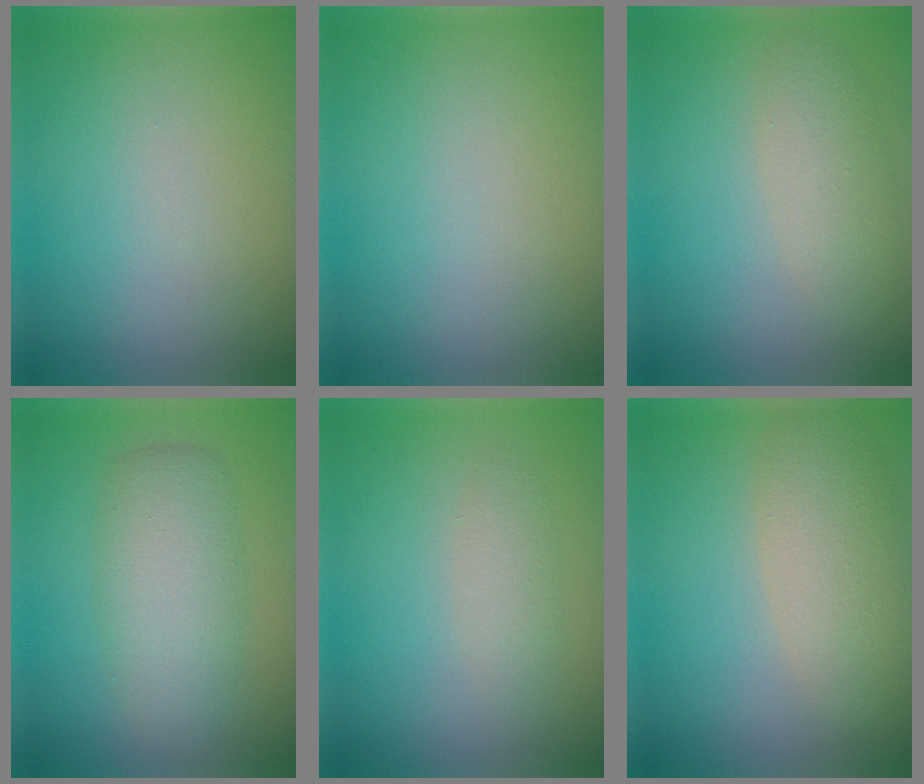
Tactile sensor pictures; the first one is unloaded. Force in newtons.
{"total": 0.0}
{"total": 2.9, "press": 2.9, "slide": 0.2}
{"total": 4.9, "press": 4.9, "slide": 0.1}
{"total": 1.6, "press": 1.6, "slide": 0.2}
{"total": 5.3, "press": 5.3, "slide": 0.5}